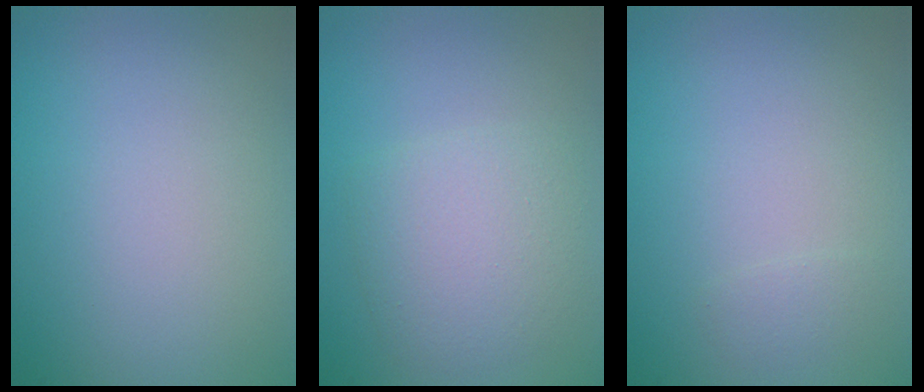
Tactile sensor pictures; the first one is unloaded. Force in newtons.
{"total": 3.5, "press": 3.5, "slide": 0.1}
{"total": 0.7, "press": 0.7, "slide": 0.0}